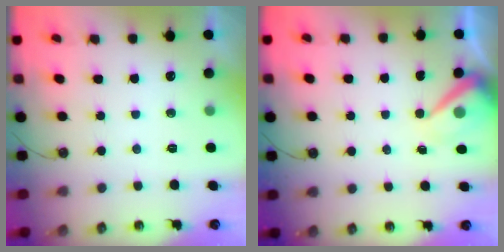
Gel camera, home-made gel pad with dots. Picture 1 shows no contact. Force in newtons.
{"total": 7.7, "press": 7.6, "slide": 1.1}